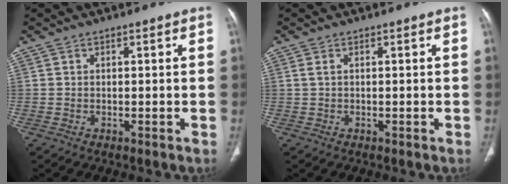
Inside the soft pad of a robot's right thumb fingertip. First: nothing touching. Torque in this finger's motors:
{"motor_torque": [-0.11, 0.15, 0.23, 0.16, 0.05]}